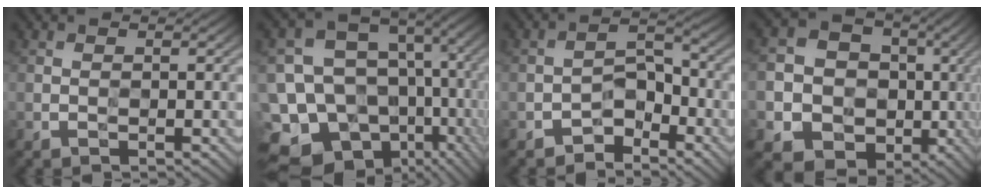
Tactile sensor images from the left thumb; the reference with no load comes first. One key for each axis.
{"total": 18.2, "fx": -7.4, "fy": 14.4, "fz": 8.3, "tx": -0.208, "ty": -0.013, "tz": -0.080}
{"total": 4.8, "fx": -3.4, "fy": 2.7, "fz": 2.1, "tx": -0.020, "ty": 0.008, "tz": -0.067}
{"total": 15.5, "fx": -2.6, "fy": 13.9, "fz": 6.4, "tx": -0.167, "ty": -0.037, "tz": -0.046}